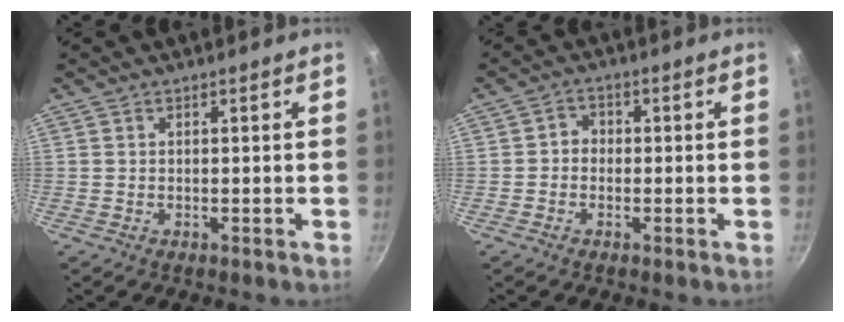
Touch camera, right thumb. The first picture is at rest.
{"total": 2.4, "force": [-0.5, 2.1, 1.0], "torque": [-0.004, 0.011, -0.015]}